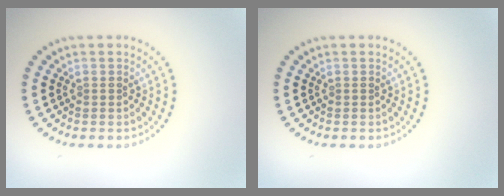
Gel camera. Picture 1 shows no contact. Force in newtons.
{"total": 0.0}